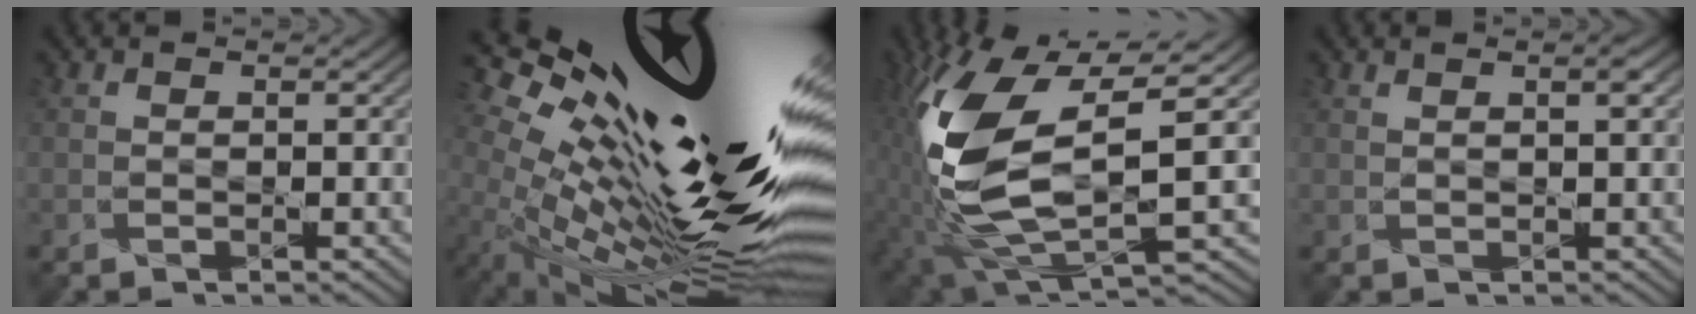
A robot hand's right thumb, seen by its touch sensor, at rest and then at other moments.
{"total": 19.4, "force": [4.7, 6.3, 17.7], "torque": [-0.262, 0.014, 0.076]}
{"total": 14.4, "force": [0.1, 7.0, 12.6], "torque": [-0.281, -0.026, 0.009]}
{"total": 1.5, "force": [1.0, 0.4, 1.1], "torque": [-0.010, -0.002, 0.019]}